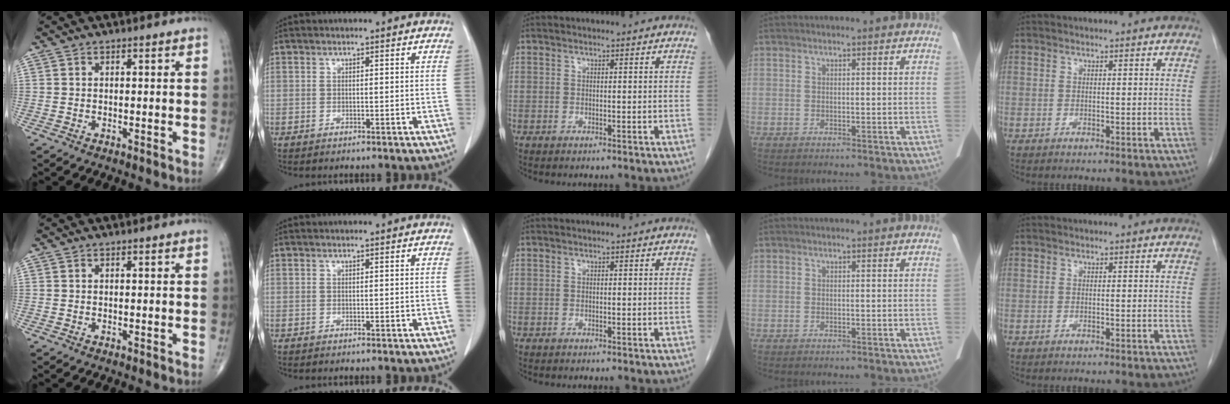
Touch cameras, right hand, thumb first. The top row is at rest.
{}